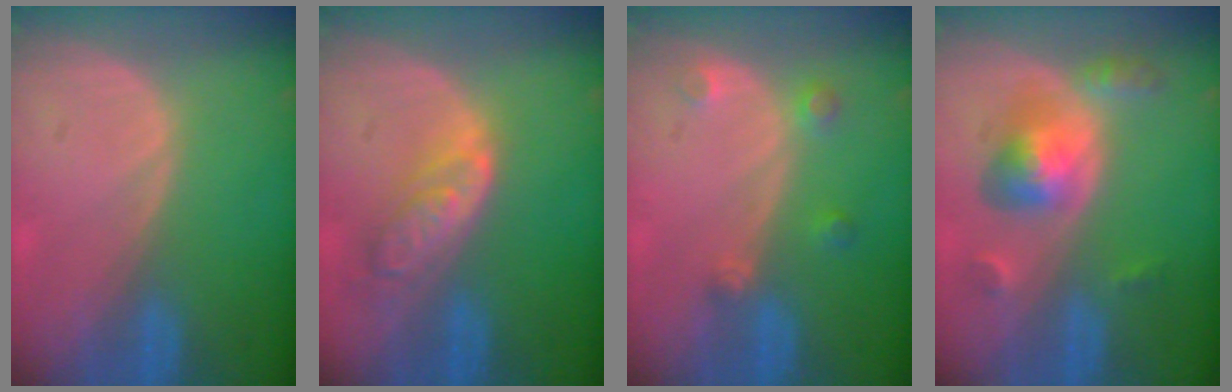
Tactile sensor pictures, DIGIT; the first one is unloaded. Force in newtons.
{"total": 6.3, "press": 5.6, "slide": 2.9}
{"total": 2.8, "press": 2.7, "slide": 0.7}
{"total": 6.2, "press": 5.8, "slide": 2.3}